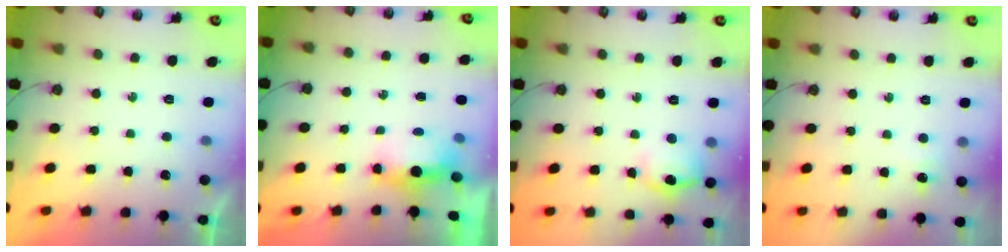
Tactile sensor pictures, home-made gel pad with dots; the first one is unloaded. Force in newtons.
{"total": 5.9, "press": 5.2, "slide": 2.7}
{"total": 11.1, "press": 10.5, "slide": 3.7}
{"total": 4.6, "press": 4.5, "slide": 1.0}